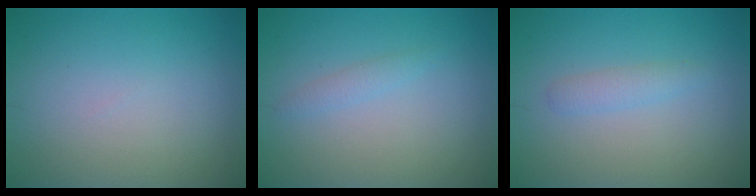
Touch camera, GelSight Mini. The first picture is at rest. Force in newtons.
{"total": 1.0, "press": 1.0, "slide": 0.1}
{"total": 1.3, "press": 1.3, "slide": 0.0}